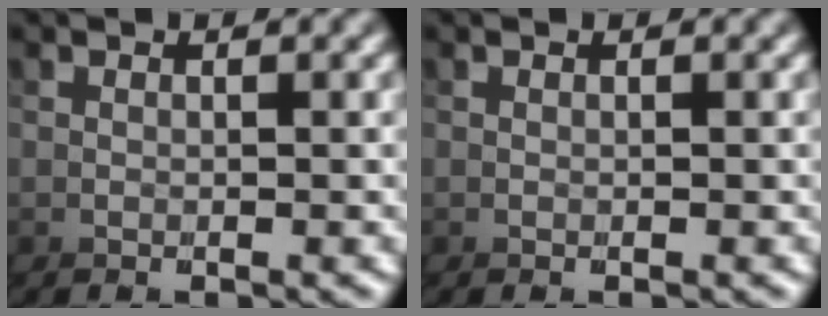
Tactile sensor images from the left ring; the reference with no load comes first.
{"total": 0.0}